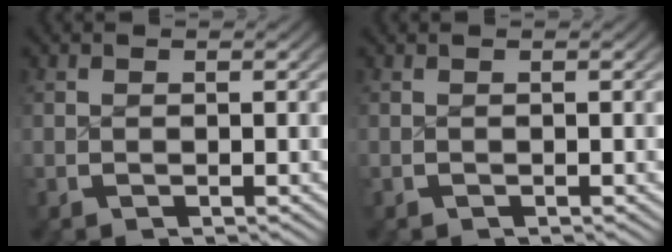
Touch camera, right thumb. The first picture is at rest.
{"total": 0.5, "force": [-0.1, -0.5, -0.2], "torque": [0.004, -0.001, 0.000]}